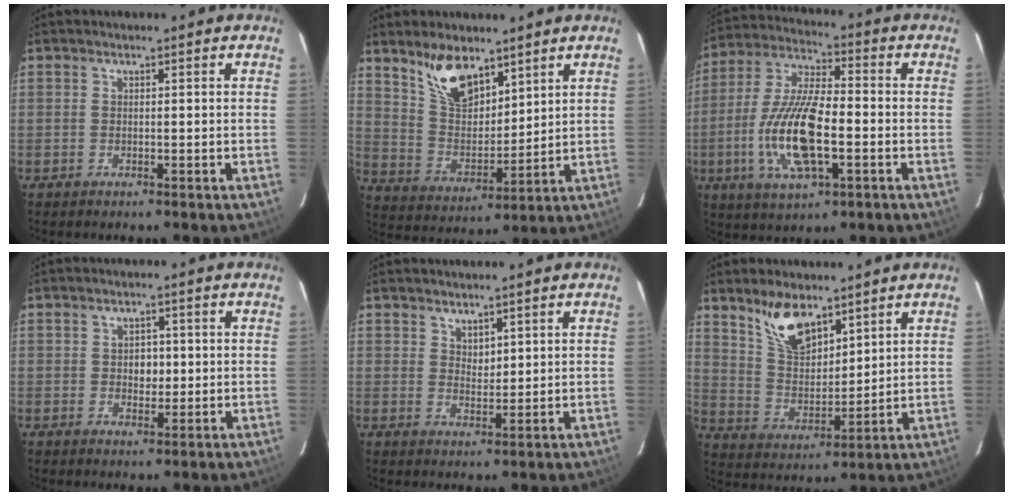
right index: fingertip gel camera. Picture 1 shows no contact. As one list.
[{"total": 10.9, "force": [7.7, 4.9, 6.0], "torque": [-0.111, 0.006, 0.156]}, {"total": 16.0, "force": [-4.0, 5.6, 14.5], "torque": [-0.305, -0.007, -0.076]}, {"total": 3.0, "force": [0.1, 2.5, 1.7], "torque": [-0.025, 0.006, 0.001]}, {"total": 2.5, "force": [2.0, 1.3, 0.8], "torque": [-0.009, 0.000, 0.037]}, {"total": 10.4, "force": [7.3, 4.6, 5.8], "torque": [-0.107, 0.007, 0.148]}]